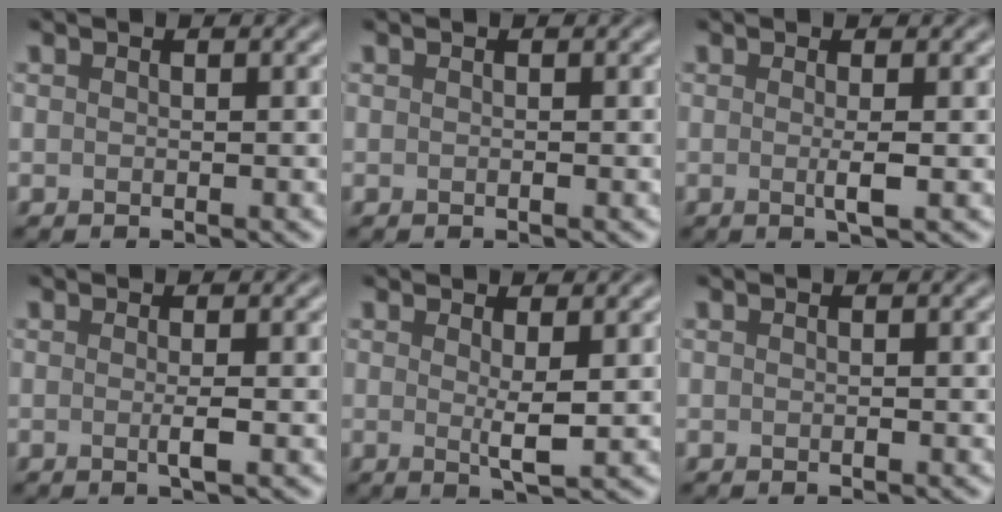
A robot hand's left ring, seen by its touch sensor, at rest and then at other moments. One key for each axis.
{"total": 0.0}
{"total": 1.9, "fx": -0.1, "fy": 0.3, "fz": 1.8, "tx": -0.033, "ty": -0.006, "tz": -0.006}
{"total": 1.6, "fx": -0.2, "fy": 0.2, "fz": 1.5, "tx": -0.028, "ty": -0.006, "tz": -0.006}
{"total": 2.2, "fx": 0.4, "fy": 0.3, "fz": 2.1, "tx": -0.039, "ty": -0.010, "tz": 0.008}
{"total": 0.0}